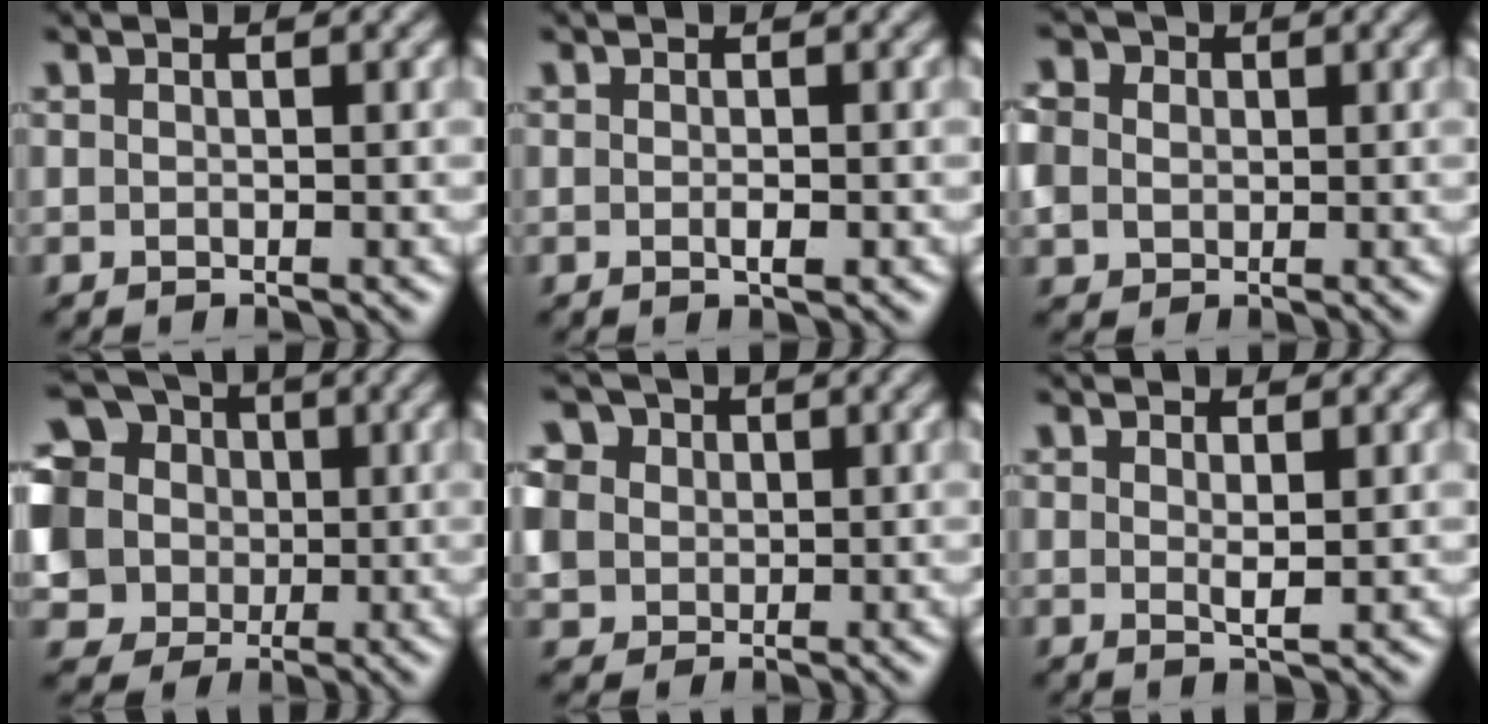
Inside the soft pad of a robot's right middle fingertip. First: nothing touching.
{"total": 1.0, "force": [-0.3, 0.2, 0.9], "torque": [-0.017, -0.002, -0.003]}
{"total": 7.1, "force": [1.3, 5.9, 3.7], "torque": [-0.083, 0.026, 0.003]}
{"total": 12.8, "force": [1.6, 11.4, 5.5], "torque": [-0.155, 0.024, 0.003]}
{"total": 8.8, "force": [2.2, 7.5, 4.2], "torque": [-0.099, 0.025, 0.021]}
{"total": 1.0, "force": [0.4, 0.1, 0.9], "torque": [-0.017, -0.004, 0.007]}